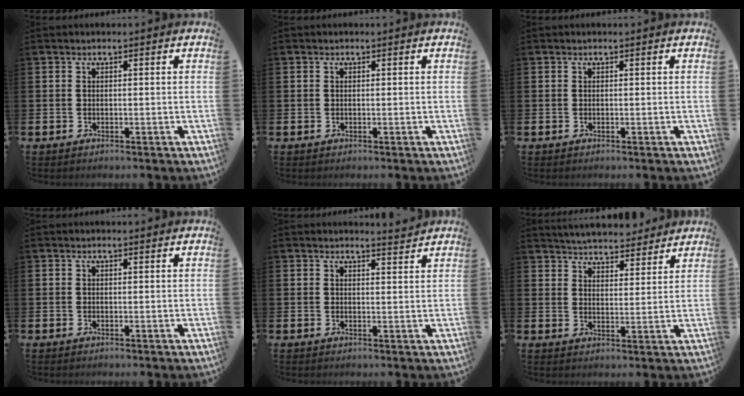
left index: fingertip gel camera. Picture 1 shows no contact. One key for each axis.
{"total": 0.0}
{"total": 0.0}
{"total": 0.0}
{"total": 2.7, "fx": 2.7, "fy": -0.1, "fz": 0.0, "tx": 0.004, "ty": -0.018, "tz": 0.047}
{"total": 5.0, "fx": 5.0, "fy": 0.9, "fz": 0.0, "tx": -0.017, "ty": -0.032, "tz": 0.089}